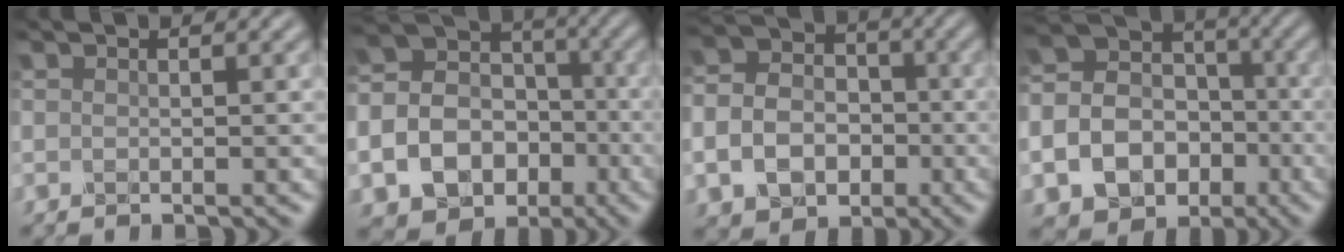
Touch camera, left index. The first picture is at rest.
{"total": 13.3, "force": [-5.2, 11.2, 5.1], "torque": [-0.115, -0.035, -0.092]}
{"total": 7.4, "force": [-2.0, 6.0, 3.8], "torque": [-0.069, -0.011, -0.049]}
{"total": 12.1, "force": [-4.7, 10.1, 4.8], "torque": [-0.106, -0.035, -0.084]}